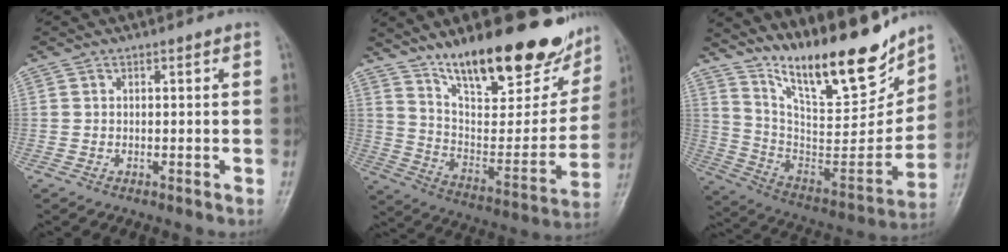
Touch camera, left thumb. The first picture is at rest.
{"total": 27.1, "force": [18.7, 9.3, 17.3], "torque": [-0.210, -0.081, 0.295]}
{"total": 22.3, "force": [17.2, 5.8, 13.0], "torque": [-0.165, -0.102, 0.299]}